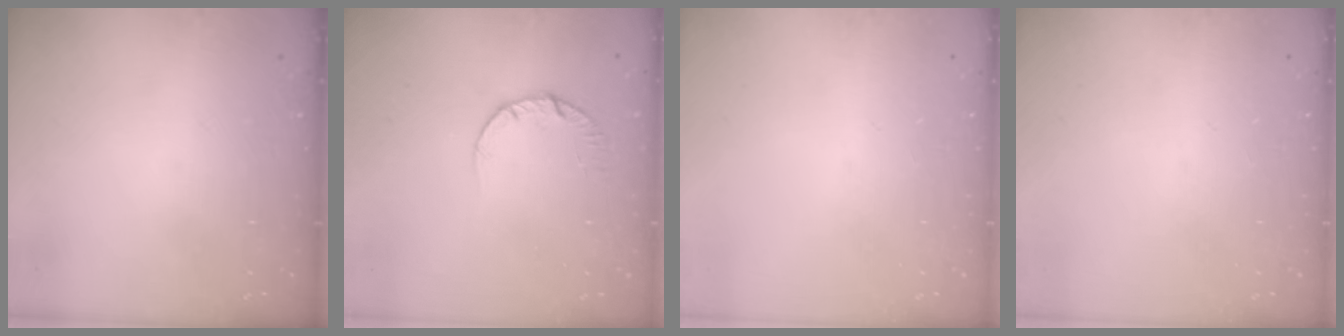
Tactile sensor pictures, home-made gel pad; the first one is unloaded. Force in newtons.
{"total": 4.5, "press": 4.5, "slide": 0.4}
{"total": 0.0}
{"total": 0.0}